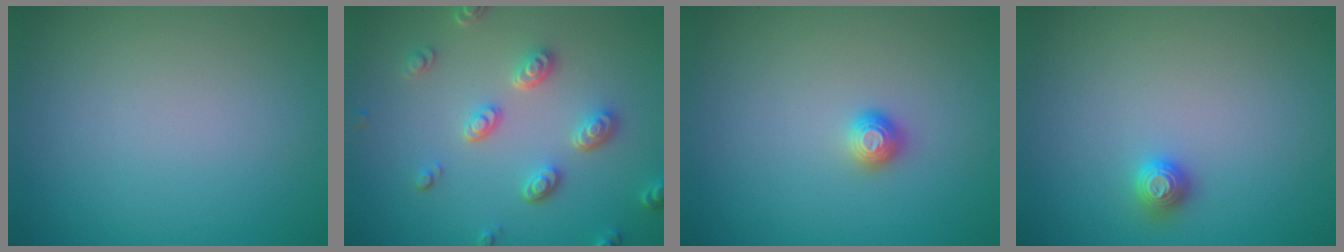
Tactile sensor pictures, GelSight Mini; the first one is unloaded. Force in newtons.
{"total": 3.8, "press": 3.2, "slide": 2.0}
{"total": 1.1, "press": 1.0, "slide": 0.2}
{"total": 1.1, "press": 1.1, "slide": 0.2}